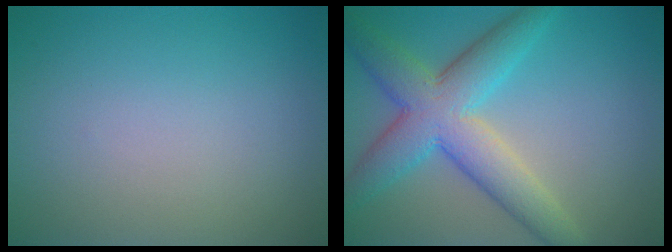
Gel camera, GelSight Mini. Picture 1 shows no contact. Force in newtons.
{"total": 7.5, "press": 7.5, "slide": 0.2}